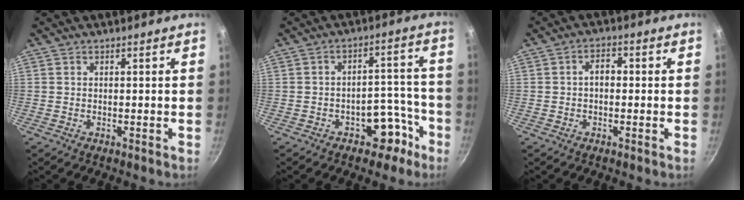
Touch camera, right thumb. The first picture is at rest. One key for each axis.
{"total": 8.0, "fx": -4.7, "fy": 4.9, "fz": 4.2, "tx": -0.022, "ty": 0.061, "tz": -0.065}
{"total": 3.1, "fx": -0.1, "fy": 2.0, "fz": 2.3, "tx": -0.025, "ty": 0.015, "tz": -0.008}